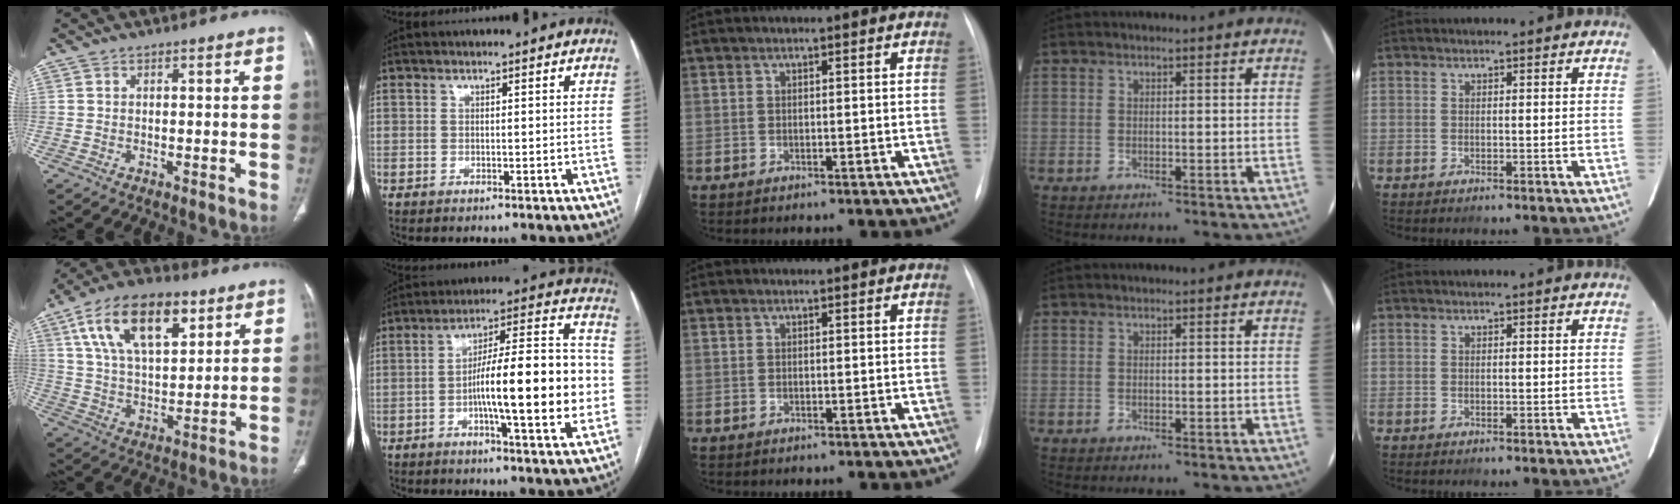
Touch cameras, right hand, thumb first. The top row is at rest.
{"thumb": {"total": 18.1, "force": [8.4, 9.1, 13.2], "torque": [-0.203, -0.017, 0.148]}, "index": {"total": 19.1, "force": [-2.8, 2.9, 18.7], "torque": [-0.279, 0.020, -0.043]}}